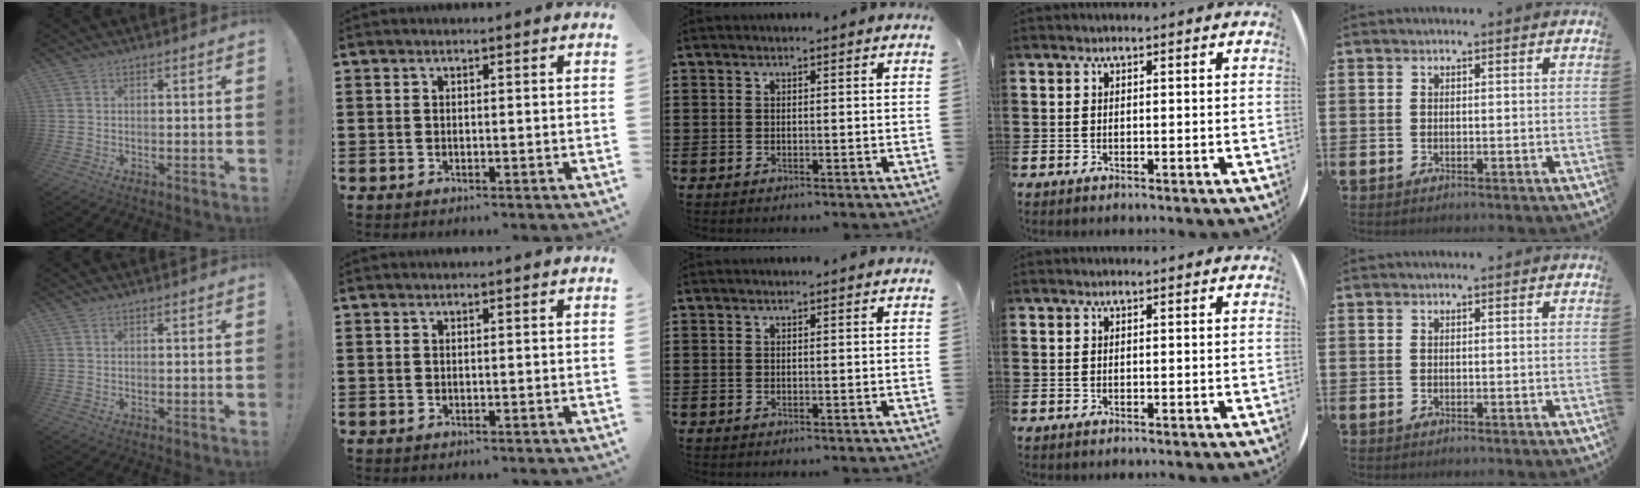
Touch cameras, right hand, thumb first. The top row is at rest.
{}